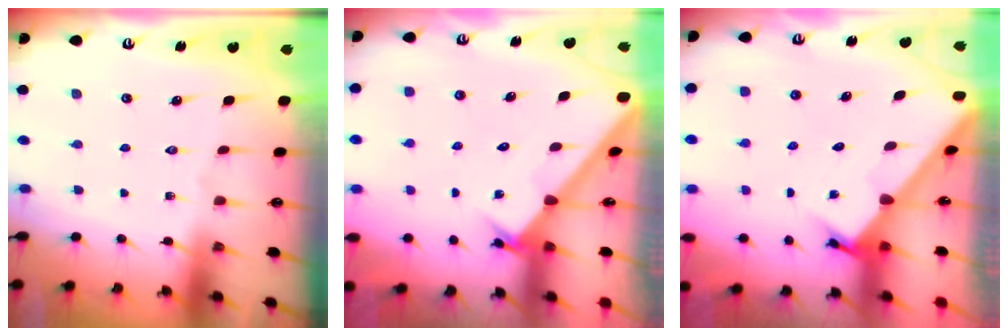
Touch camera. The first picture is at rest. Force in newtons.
{"total": 2.1, "press": 2.1, "slide": 0.2}
{"total": 2.1, "press": 2.1, "slide": 0.2}